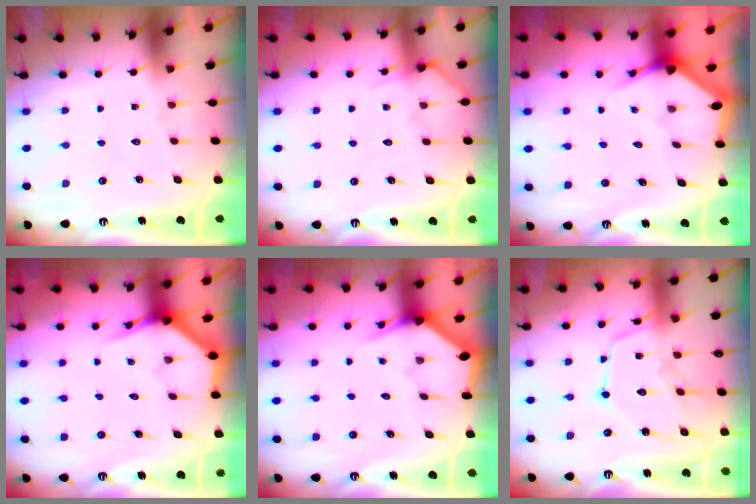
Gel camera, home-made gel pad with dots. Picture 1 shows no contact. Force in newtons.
{"total": 3.4, "press": 3.4, "slide": 0.3}
{"total": 2.8, "press": 2.8, "slide": 0.2}
{"total": 4.0, "press": 4.0, "slide": 0.2}
{"total": 3.2, "press": 3.2, "slide": 0.2}
{"total": 13.4, "press": 13.4, "slide": 1.2}